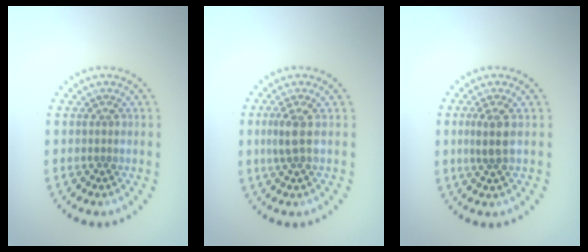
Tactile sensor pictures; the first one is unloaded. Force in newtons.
{"total": 1.7, "press": 1.5, "slide": 0.7}
{"total": 2.0, "press": 1.8, "slide": 0.9}